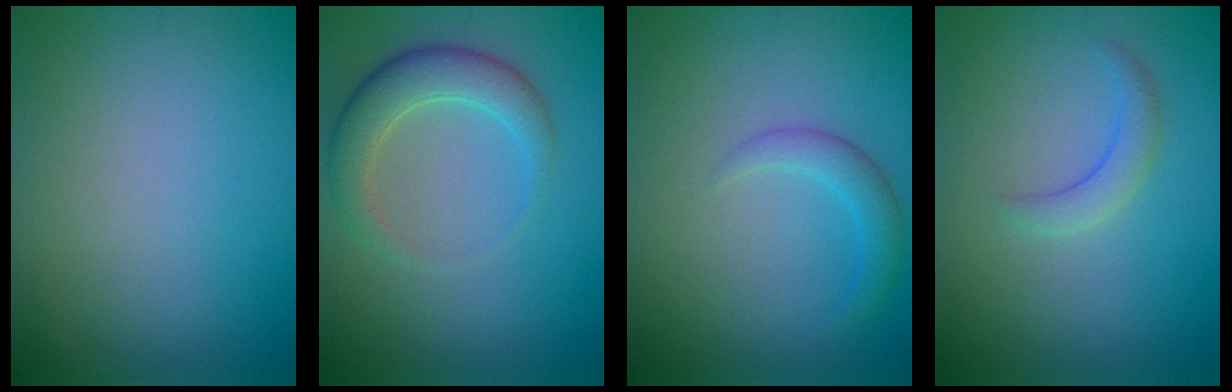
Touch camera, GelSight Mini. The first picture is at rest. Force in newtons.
{"total": 3.9, "press": 3.9, "slide": 0.3}
{"total": 2.0, "press": 2.0, "slide": 0.2}
{"total": 1.9, "press": 1.9, "slide": 0.1}